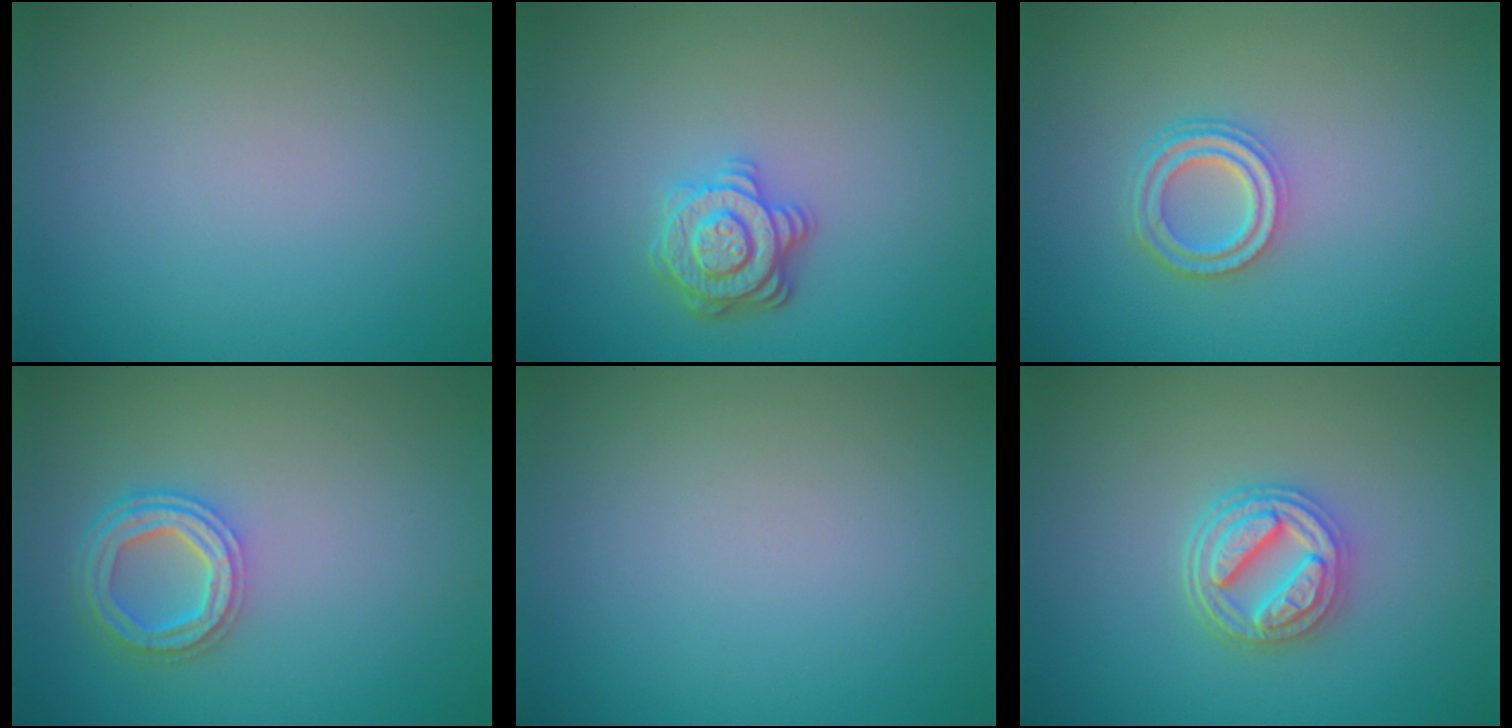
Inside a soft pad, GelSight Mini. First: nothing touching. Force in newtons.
{"total": 3.2, "press": 3.0, "slide": 1.1}
{"total": 3.4, "press": 2.6, "slide": 2.2}
{"total": 4.3, "press": 3.3, "slide": 2.8}
{"total": 0.0}
{"total": 4.2, "press": 3.5, "slide": 2.3}